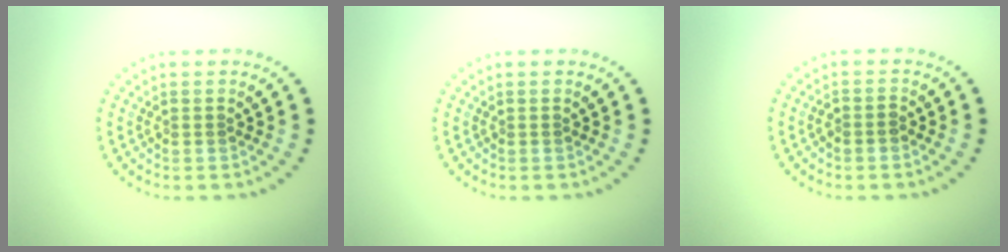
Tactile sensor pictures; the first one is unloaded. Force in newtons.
{"total": 0.0}
{"total": 1.2, "press": 1.0, "slide": 0.6}